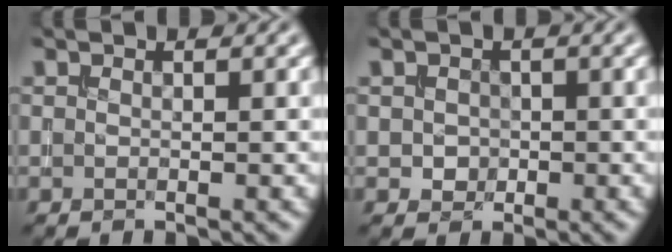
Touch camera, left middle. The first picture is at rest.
{"total": 1.0, "force": [-0.1, 1.0, 0.2], "torque": [-0.004, -0.002, -0.002]}